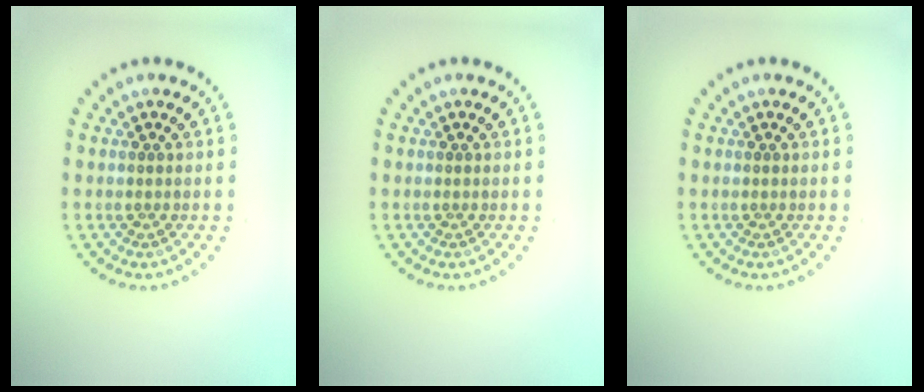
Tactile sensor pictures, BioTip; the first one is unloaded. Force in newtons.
{"total": 0.0}
{"total": 0.0}